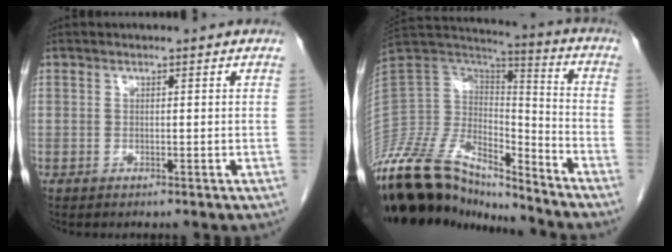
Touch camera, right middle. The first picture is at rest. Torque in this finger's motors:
{"motor_torque": [1.18, -0.96, 1.05, 0.21]}